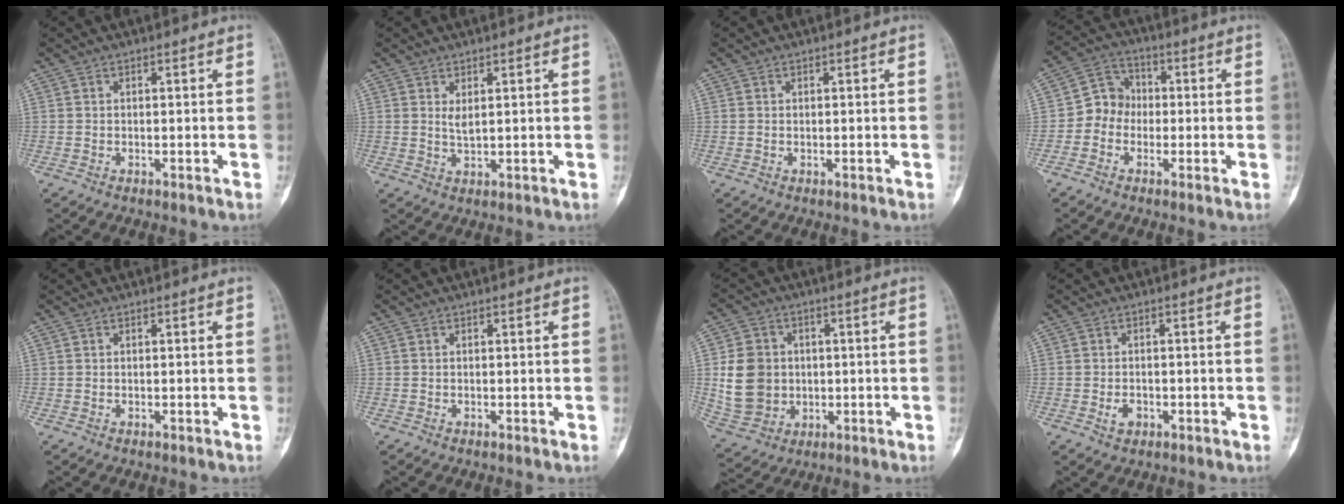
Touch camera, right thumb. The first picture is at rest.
{"total": 2.0, "force": [0.9, 0.7, 1.6], "torque": [-0.027, -0.011, 0.021]}
{"total": 0.0}
{"total": 6.4, "force": [-1.3, 5.7, 2.6], "torque": [-0.017, 0.026, -0.038]}
{"total": 0.0}
{"total": 0.0}
{"total": 11.8, "force": [0.5, 10.2, 5.9], "torque": [-0.089, 0.002, 0.021]}
{"total": 2.4, "force": [-0.8, 1.7, 1.4], "torque": [-0.019, 0.003, -0.011]}